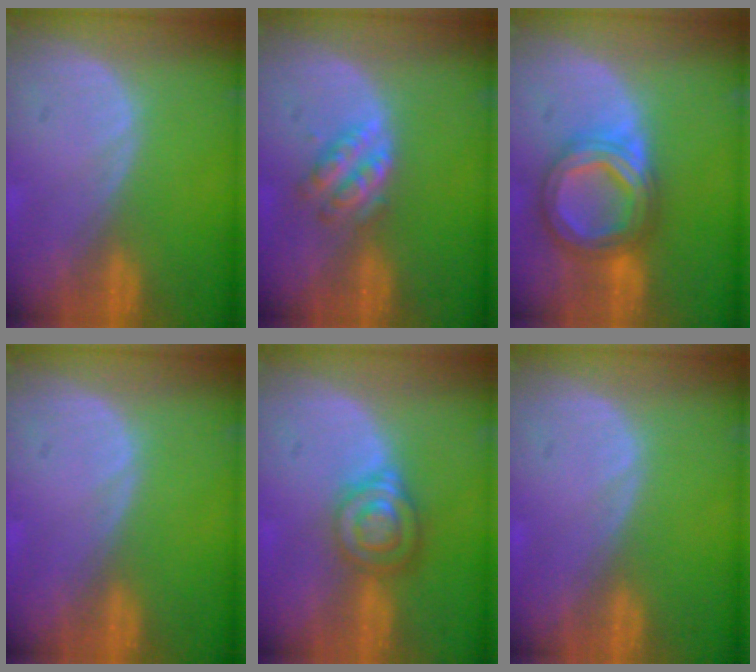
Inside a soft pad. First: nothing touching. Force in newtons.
{"total": 4.9, "press": 4.3, "slide": 2.3}
{"total": 8.6, "press": 8.6, "slide": 0.6}
{"total": 0.0}
{"total": 6.6, "press": 5.7, "slide": 3.3}
{"total": 0.0}